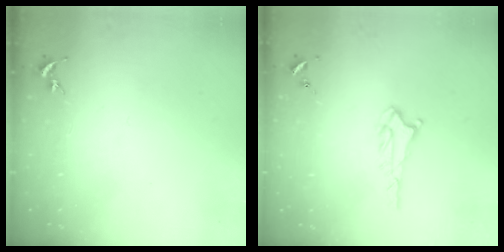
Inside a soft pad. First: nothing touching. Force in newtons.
{"total": 1.6, "press": 1.6, "slide": 0.1}